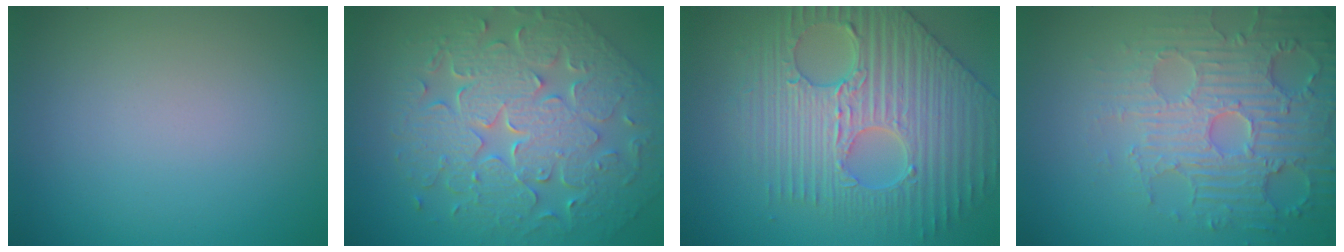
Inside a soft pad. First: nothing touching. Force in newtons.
{"total": 9.1, "press": 6.7, "slide": 6.2}
{"total": 7.3, "press": 6.1, "slide": 4.0}
{"total": 5.5, "press": 5.1, "slide": 2.0}